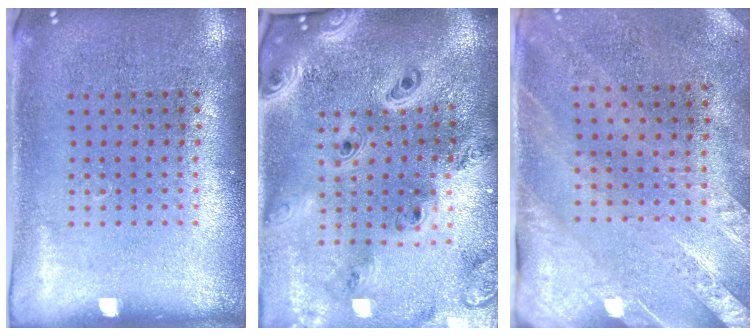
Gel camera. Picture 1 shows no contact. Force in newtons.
{"total": 3.9, "press": 3.0, "slide": 2.5}
{"total": 2.5, "press": 2.1, "slide": 1.3}